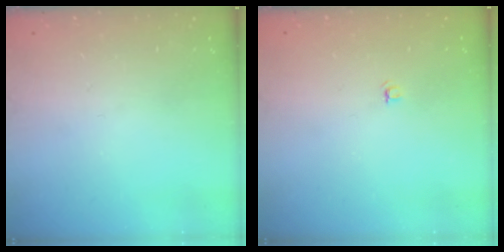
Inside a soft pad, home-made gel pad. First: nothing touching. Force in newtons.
{"total": 3.4, "press": 3.4, "slide": 0.3}